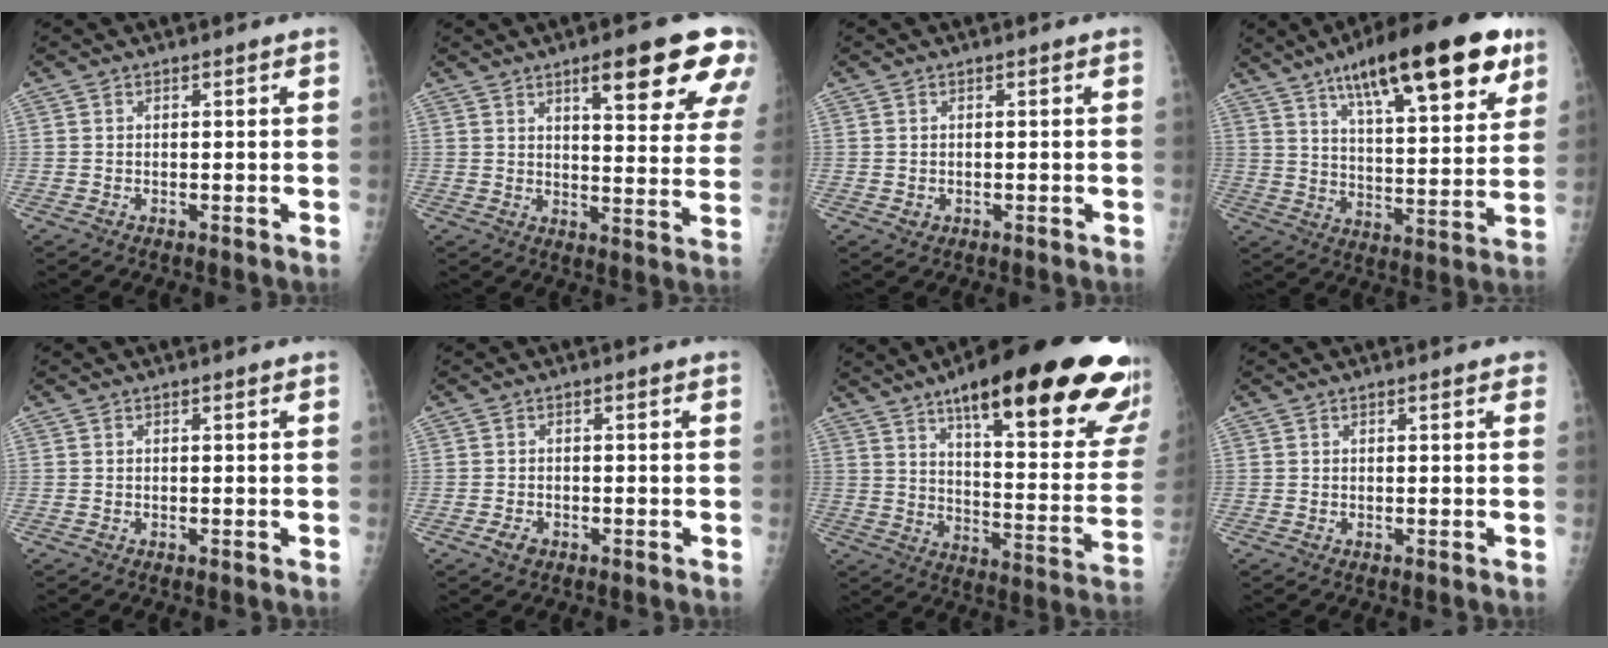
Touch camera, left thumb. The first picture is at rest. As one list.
[{"total": 17.6, "force": [9.9, 4.3, 13.8], "torque": [-0.149, -0.044, 0.131]}, {"total": 0.8, "force": [-0.2, 0.8, 0.2], "torque": [0.001, 0.001, 0.001]}, {"total": 25.0, "force": [14.1, 7.5, 19.3], "torque": [-0.266, -0.033, 0.217]}, {"total": 0.0}, {"total": 1.9, "force": [-1.2, 1.2, 0.9], "torque": [-0.016, 0.002, -0.019]}, {"total": 32.4, "force": [20.0, 7.7, 24.2], "torque": [-0.263, -0.058, 0.281]}, {"total": 0.9, "force": [0.5, 0.4, 0.6], "torque": [-0.007, 0.000, 0.003]}]